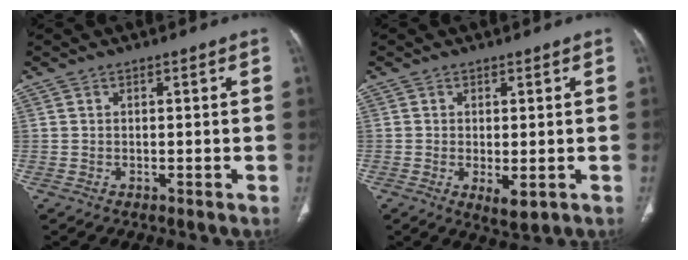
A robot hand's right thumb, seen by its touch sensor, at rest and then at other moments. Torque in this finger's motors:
{"motor_torque": [-0.18, 0.10, 0.06, -0.07, 0.00]}